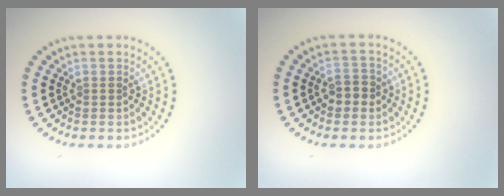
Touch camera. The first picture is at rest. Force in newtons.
{"total": 1.8, "press": 1.8, "slide": 0.4}